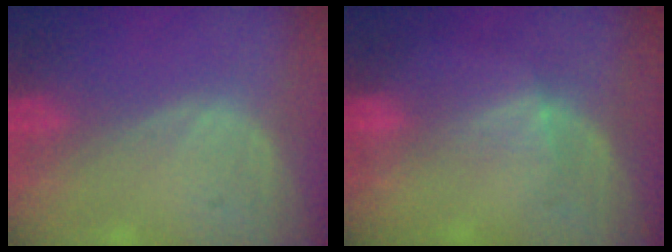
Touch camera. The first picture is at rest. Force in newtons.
{"total": 2.4, "press": 2.1, "slide": 1.2}